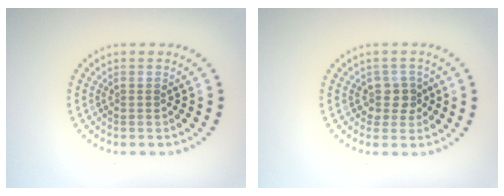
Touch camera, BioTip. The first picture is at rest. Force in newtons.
{"total": 2.1, "press": 1.7, "slide": 1.2}